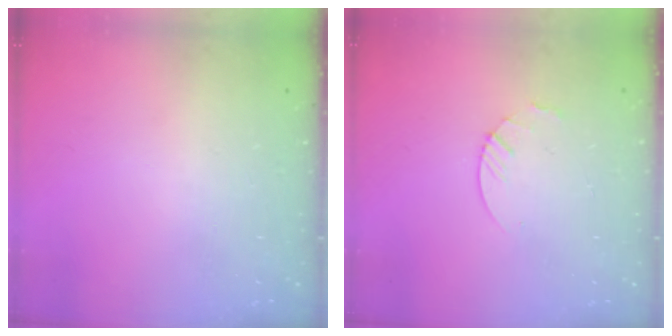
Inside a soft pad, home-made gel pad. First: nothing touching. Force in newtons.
{"total": 3.0, "press": 2.9, "slide": 0.3}